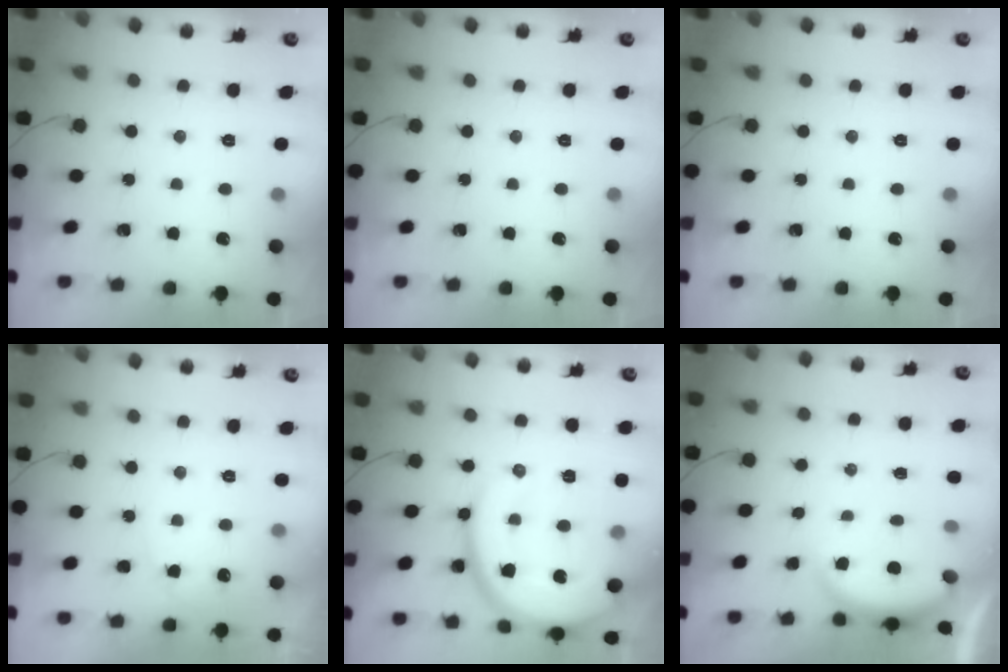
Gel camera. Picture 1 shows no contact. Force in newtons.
{"total": 0.0}
{"total": 0.0}
{"total": 5.6, "press": 5.5, "slide": 0.4}
{"total": 19.4, "press": 19.3, "slide": 1.4}
{"total": 3.0, "press": 2.9, "slide": 0.6}